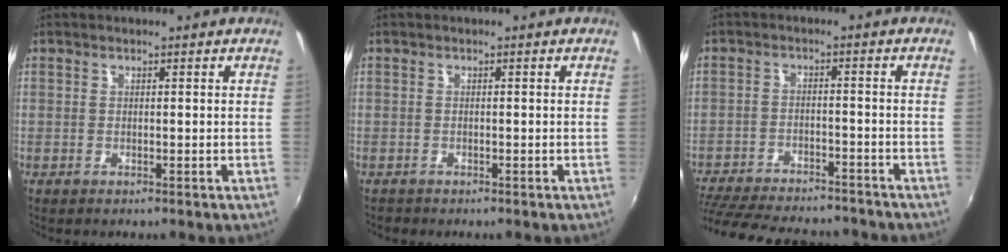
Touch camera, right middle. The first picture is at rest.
{"total": 0.9, "force": [-0.8, 0.4, 0.0], "torque": [-0.004, -0.001, -0.016]}
{"total": 21.3, "force": [-18.2, 6.5, 9.0], "torque": [-0.195, -0.019, -0.260]}